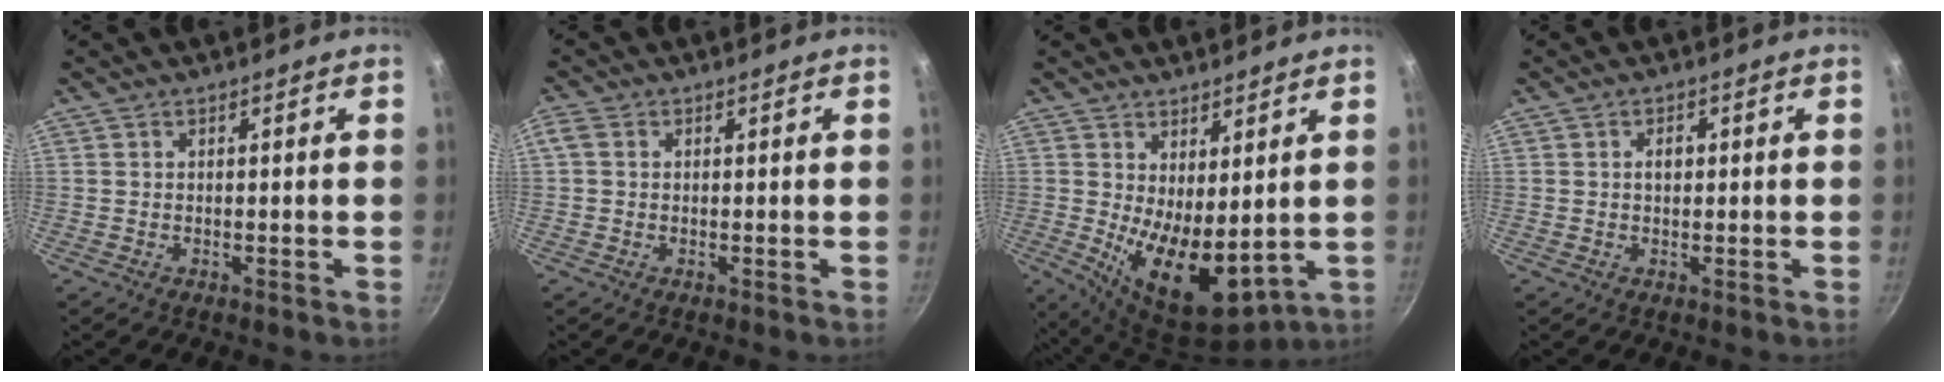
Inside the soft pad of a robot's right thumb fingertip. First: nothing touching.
{"total": 2.3, "force": [0.3, 1.8, 1.4], "torque": [-0.032, 0.009, 0.002]}
{"total": 12.3, "force": [0.9, 6.2, 10.6], "torque": [-0.148, -0.037, 0.033]}
{"total": 2.1, "force": [0.3, 1.5, 1.4], "torque": [-0.012, 0.004, 0.003]}